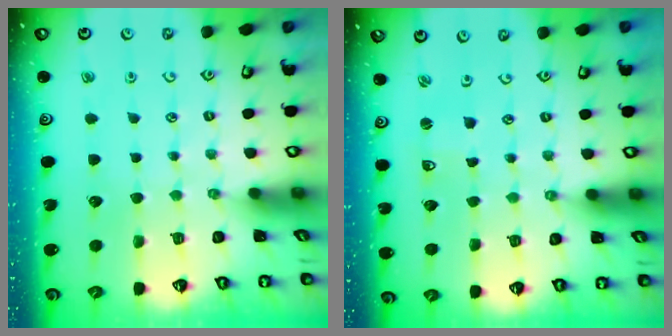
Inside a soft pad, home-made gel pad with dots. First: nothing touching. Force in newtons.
{"total": 1.7, "press": 1.7, "slide": 0.3}